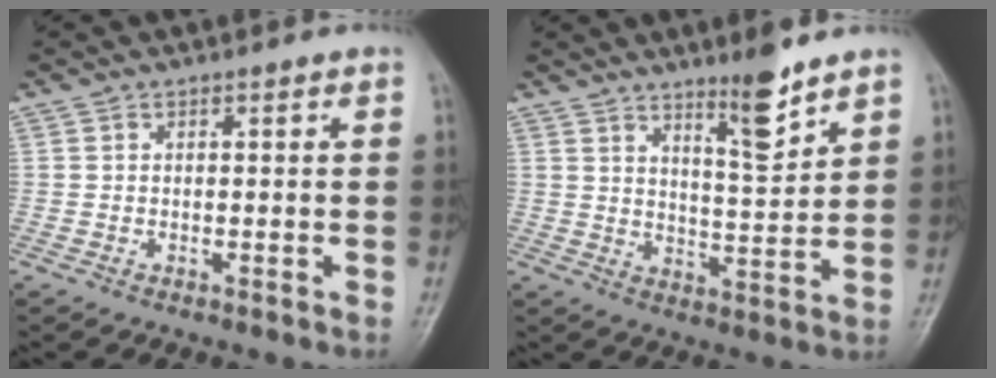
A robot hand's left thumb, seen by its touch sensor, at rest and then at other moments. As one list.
[{"total": 8.1, "force": [5.9, 1.3, 5.5], "torque": [-0.081, -0.053, 0.099]}]